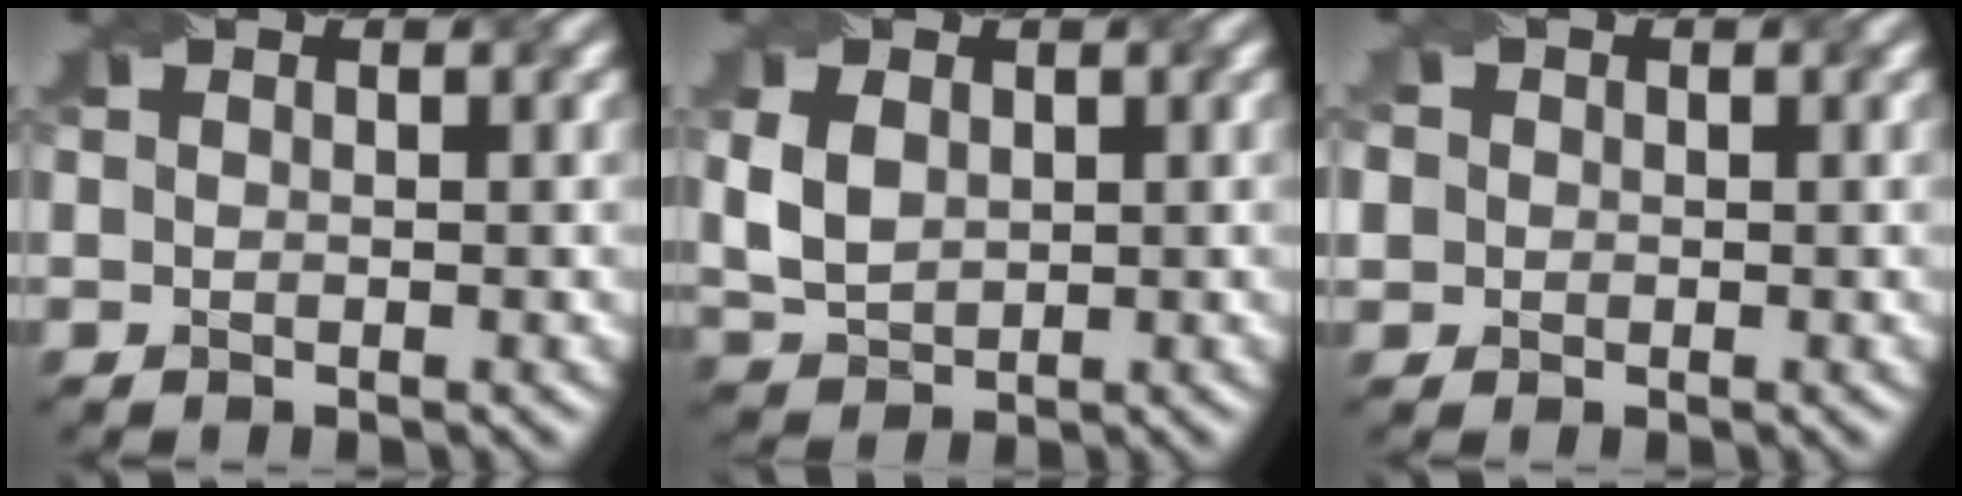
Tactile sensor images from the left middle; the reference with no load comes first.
{"total": 3.2, "force": [0.5, 2.4, 2.0], "torque": [-0.056, 0.000, 0.017]}
{"total": 4.1, "force": [1.4, 3.6, 1.5], "torque": [-0.036, 0.028, 0.010]}